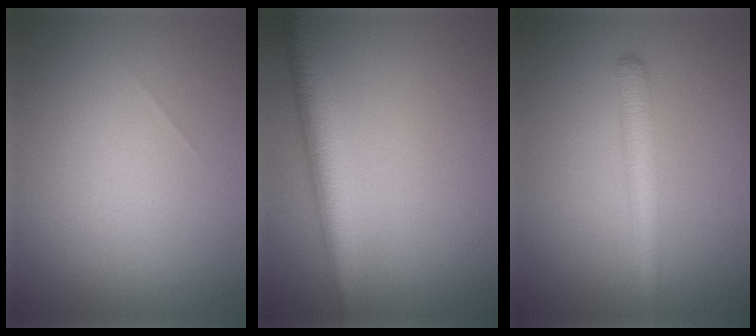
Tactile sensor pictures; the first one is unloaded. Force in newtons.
{"total": 4.4, "press": 4.4, "slide": 0.1}
{"total": 2.6, "press": 2.6, "slide": 0.1}